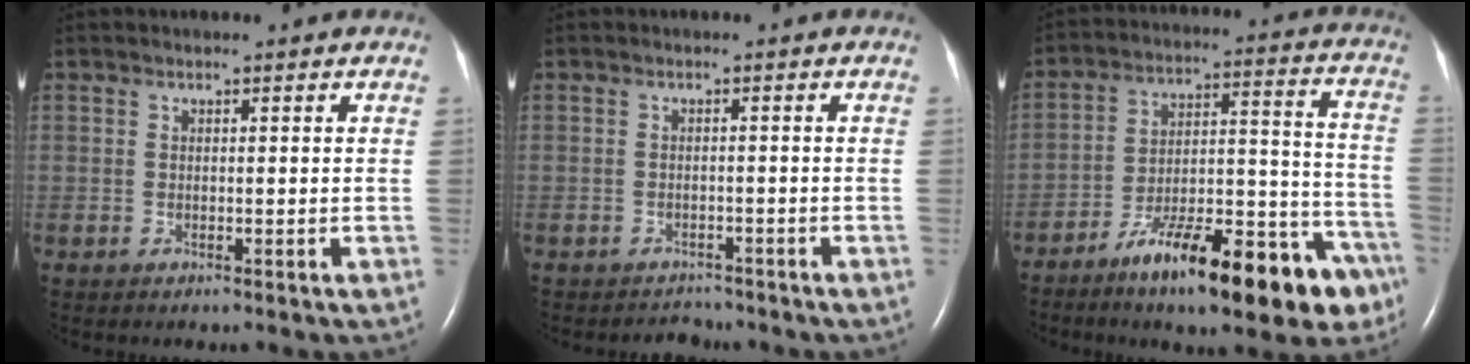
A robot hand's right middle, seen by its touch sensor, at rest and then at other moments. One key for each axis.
{"total": 1.9, "fx": -1.7, "fy": 0.5, "fz": -0.6, "tx": 0.007, "ty": -0.005, "tz": -0.025}
{"total": 20.3, "fx": -13.0, "fy": 5.2, "fz": 14.8, "tx": -0.170, "ty": 0.038, "tz": -0.198}